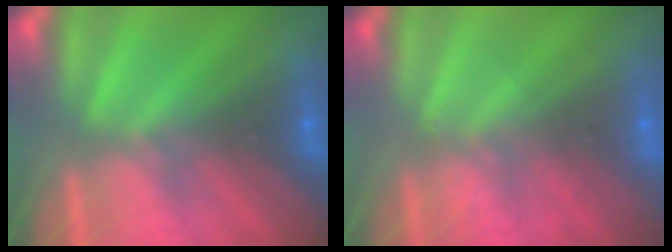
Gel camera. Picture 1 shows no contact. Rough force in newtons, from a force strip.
{"total": 2.1}